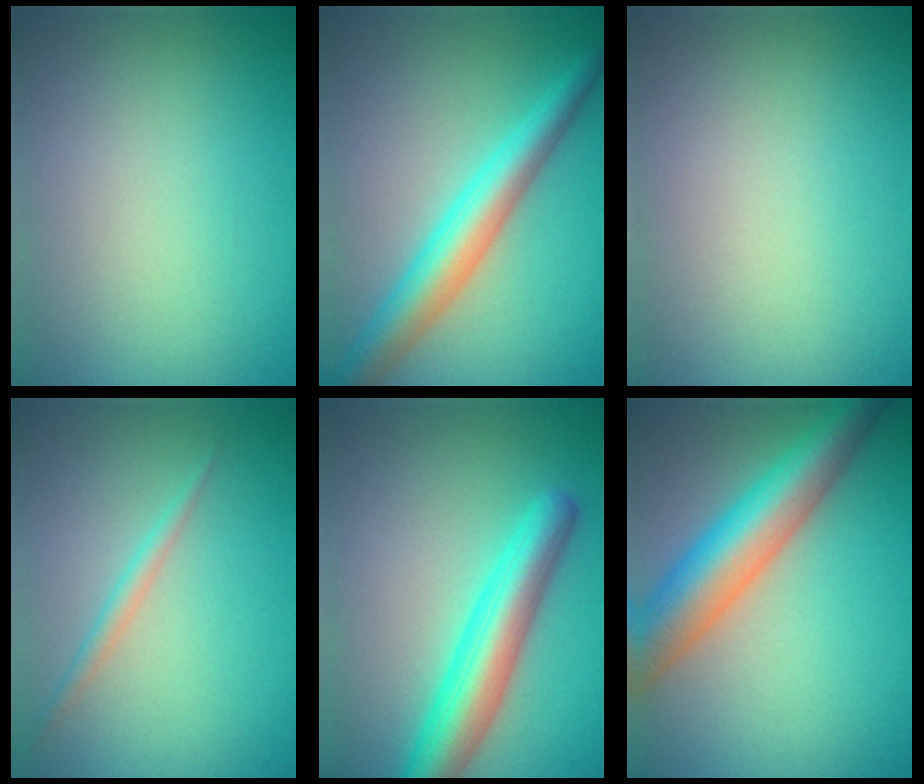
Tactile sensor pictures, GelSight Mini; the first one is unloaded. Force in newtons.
{"total": 5.1, "press": 5.1, "slide": 0.2}
{"total": 0.0}
{"total": 1.3, "press": 1.3, "slide": 0.1}
{"total": 5.7, "press": 5.7, "slide": 0.2}
{"total": 8.4, "press": 8.4, "slide": 0.4}